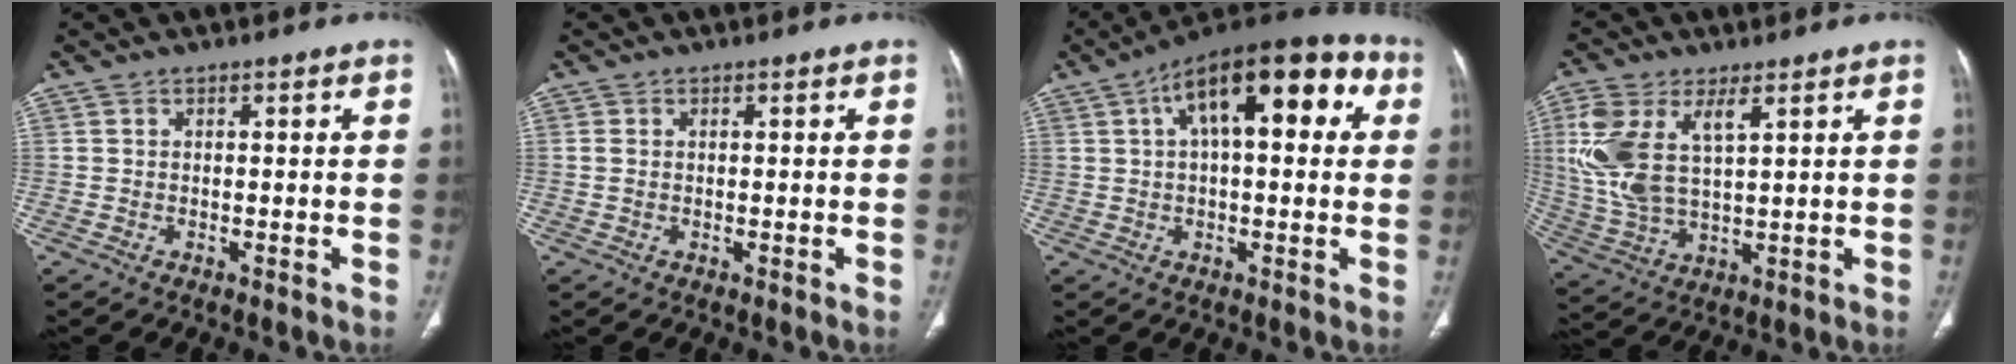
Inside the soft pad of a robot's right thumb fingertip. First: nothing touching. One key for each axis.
{"total": 1.1, "fx": 0.2, "fy": 0.7, "fz": 0.8, "tx": -0.030, "ty": 0.009, "tz": 0.008}
{"total": 19.0, "fx": 5.9, "fy": 8.3, "fz": 16.0, "tx": -0.216, "ty": 0.038, "tz": 0.082}
{"total": 13.0, "fx": 4.4, "fy": 6.2, "fz": 10.6, "tx": -0.244, "ty": -0.007, "tz": 0.098}